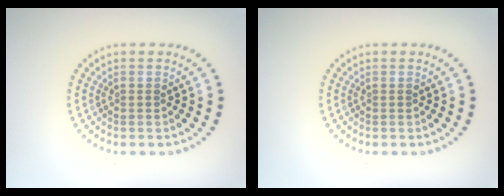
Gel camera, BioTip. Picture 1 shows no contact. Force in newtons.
{"total": 0.0}